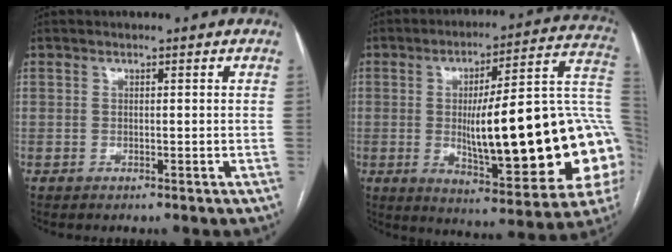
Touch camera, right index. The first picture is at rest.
{"total": 28.1, "force": [-2.3, 5.1, 27.6], "torque": [-0.302, 0.020, -0.029]}